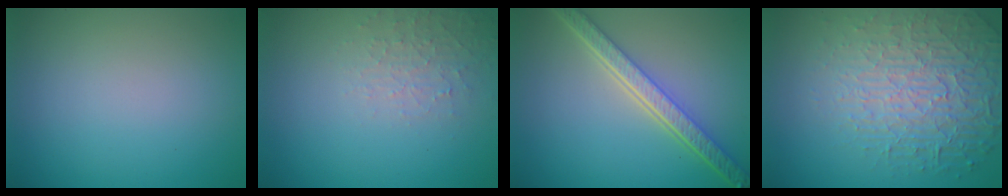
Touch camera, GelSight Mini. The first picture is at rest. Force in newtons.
{"total": 2.1, "press": 2.0, "slide": 0.5}
{"total": 5.9, "press": 4.3, "slide": 4.0}
{"total": 7.2, "press": 5.2, "slide": 4.9}